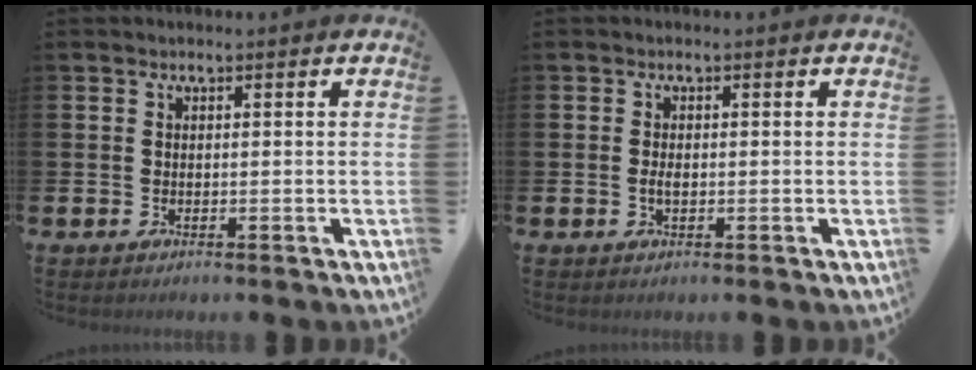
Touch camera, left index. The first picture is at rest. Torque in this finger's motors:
{"motor_torque": [0.29, 0.02, 0.01, 0.00]}